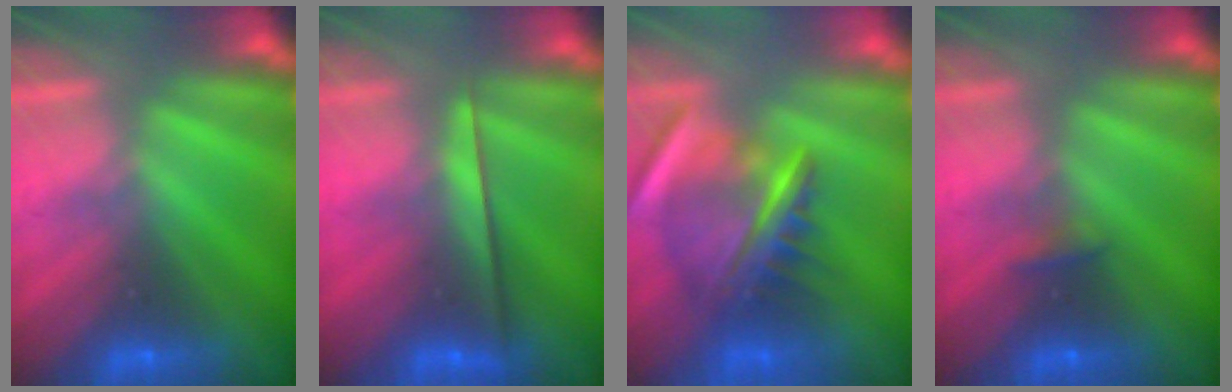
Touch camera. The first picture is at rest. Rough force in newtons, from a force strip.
{"total": 2.3}
{"total": 6.5}
{"total": 2.3}